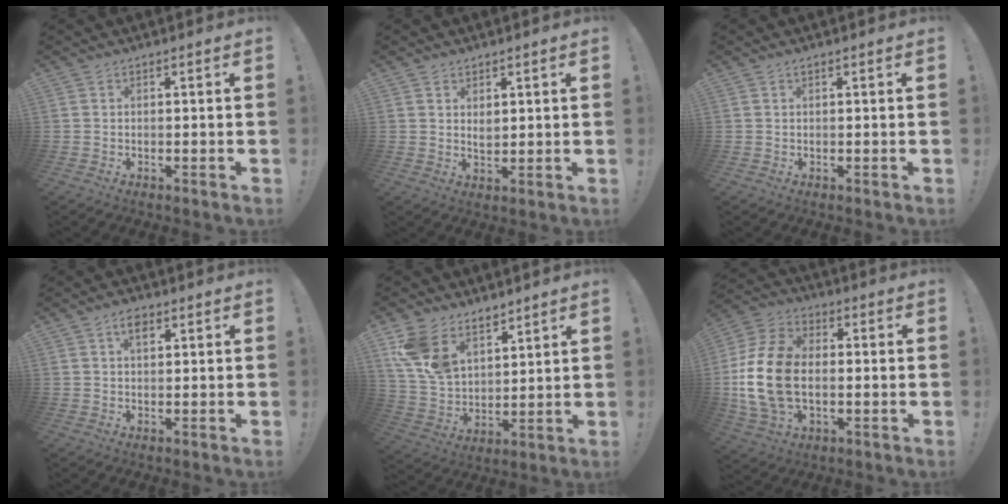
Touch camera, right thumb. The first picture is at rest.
{"total": 3.0, "force": [1.9, 1.9, 1.3], "torque": [-0.010, -0.011, 0.031]}
{"total": 0.0}
{"total": 3.9, "force": [1.9, 2.0, 2.7], "torque": [-0.037, -0.001, 0.029]}
{"total": 13.2, "force": [9.4, 7.6, 5.3], "torque": [-0.116, -0.052, 0.189]}
{"total": 17.6, "force": [-1.2, 12.2, 12.6], "torque": [-0.240, 0.017, -0.018]}